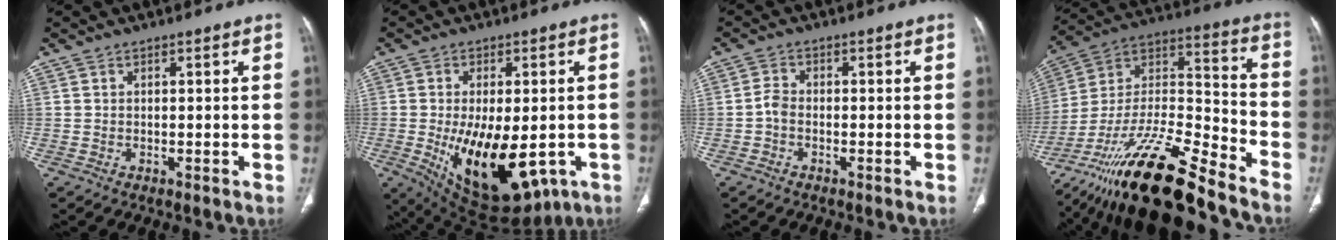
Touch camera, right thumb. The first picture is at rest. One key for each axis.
{"total": 19.8, "fx": -5.0, "fy": 10.1, "fz": 16.3, "tx": -0.248, "ty": -0.017, "tz": -0.045}
{"total": 2.0, "fx": -0.8, "fy": 1.2, "fz": 1.4, "tx": -0.028, "ty": 0.007, "tz": -0.022}
{"total": 24.4, "fx": -19.3, "fy": 4.5, "fz": 14.2, "tx": -0.287, "ty": 0.065, "tz": -0.353}